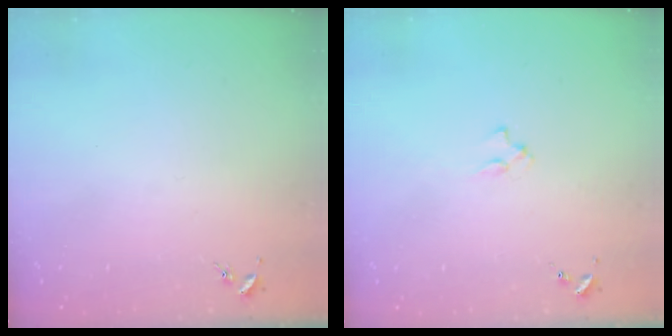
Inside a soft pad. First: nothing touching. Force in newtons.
{"total": 1.3, "press": 1.3, "slide": 0.3}